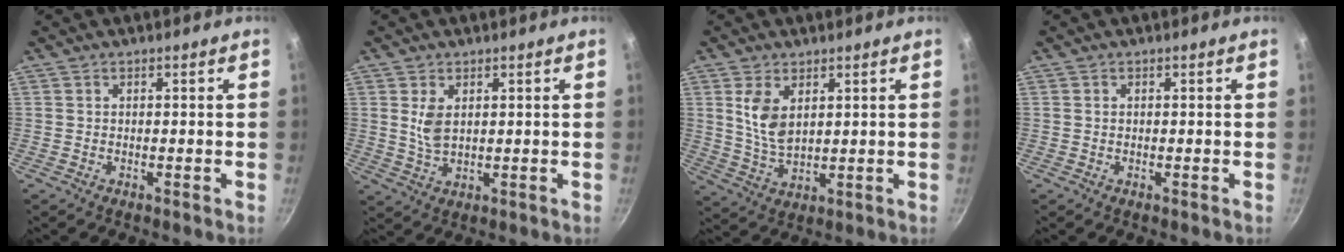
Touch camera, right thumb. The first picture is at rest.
{"total": 4.5, "force": [1.3, 2.6, 3.5], "torque": [-0.065, -0.012, 0.030]}
{"total": 7.5, "force": [2.7, 4.2, 5.6], "torque": [-0.102, -0.024, 0.061]}
{"total": 0.5, "force": [0.1, 0.4, 0.3], "torque": [-0.004, 0.002, 0.002]}